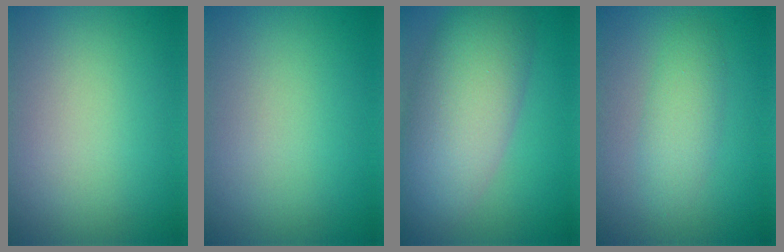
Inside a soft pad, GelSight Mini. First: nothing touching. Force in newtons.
{"total": 0.0}
{"total": 10.0, "press": 10.0, "slide": 0.6}
{"total": 2.7, "press": 2.7, "slide": 0.0}